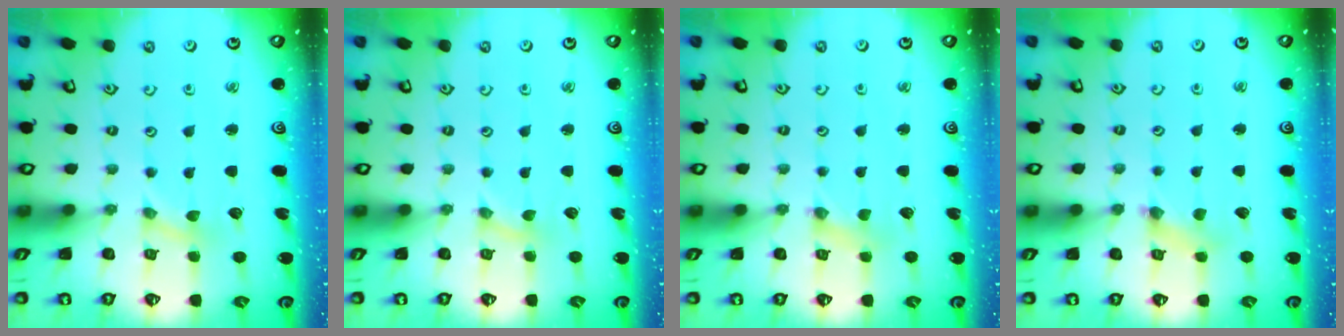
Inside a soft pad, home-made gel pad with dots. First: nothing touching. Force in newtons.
{"total": 0.0}
{"total": 0.0}
{"total": 2.1, "press": 2.1, "slide": 0.3}